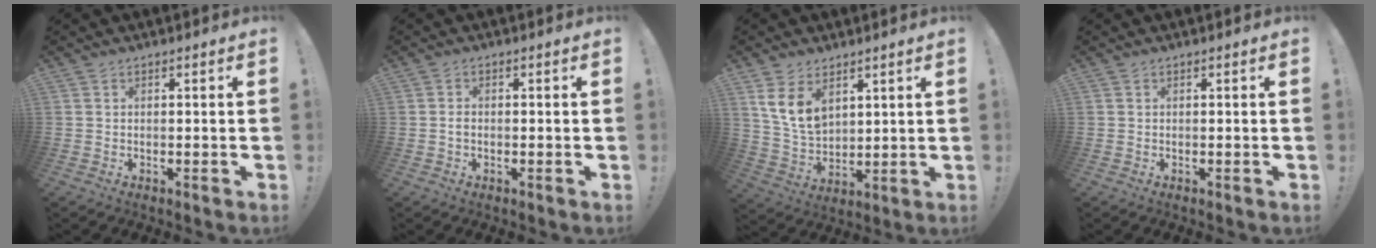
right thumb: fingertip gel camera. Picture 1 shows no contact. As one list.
[{"total": 1.1, "force": [-0.4, 0.7, 0.7], "torque": [-0.013, 0.005, -0.006]}, {"total": 10.3, "force": [5.5, 6.6, 5.8], "torque": [-0.109, -0.027, 0.110]}, {"total": 0.0}]